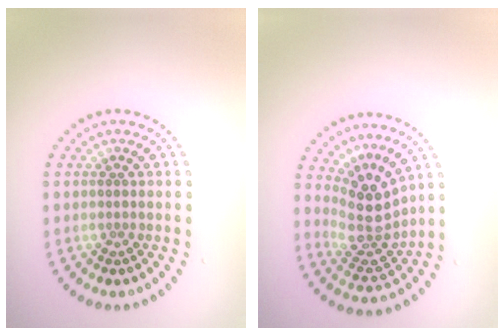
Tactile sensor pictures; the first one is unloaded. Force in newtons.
{"total": 4.0, "press": 3.1, "slide": 2.6}